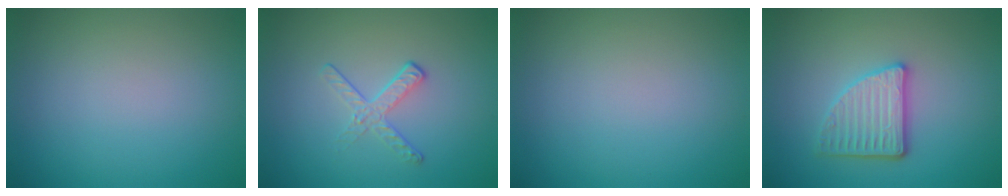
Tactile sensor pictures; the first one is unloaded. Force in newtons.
{"total": 1.9, "press": 1.1, "slide": 1.6}
{"total": 0.0}
{"total": 3.6, "press": 3.1, "slide": 1.7}